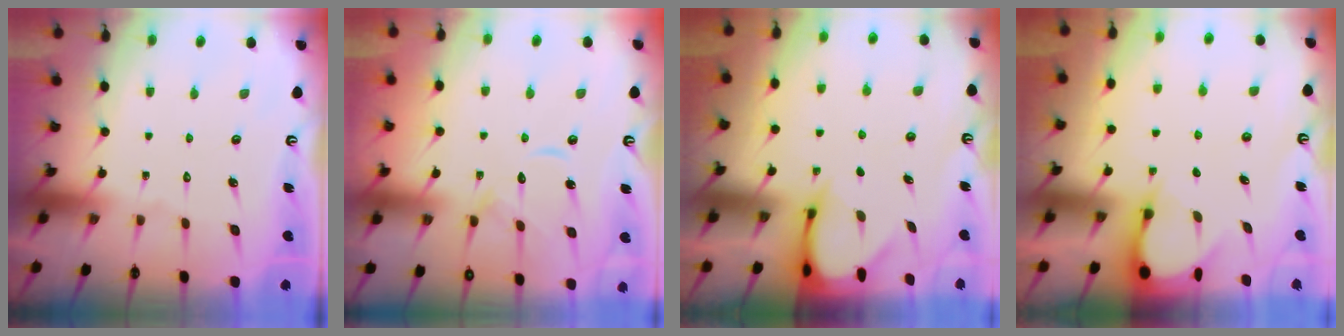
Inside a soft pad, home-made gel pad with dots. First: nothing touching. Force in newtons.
{"total": 10.3, "press": 10.3, "slide": 0.7}
{"total": 3.2, "press": 3.2, "slide": 0.3}
{"total": 3.3, "press": 3.3, "slide": 0.4}